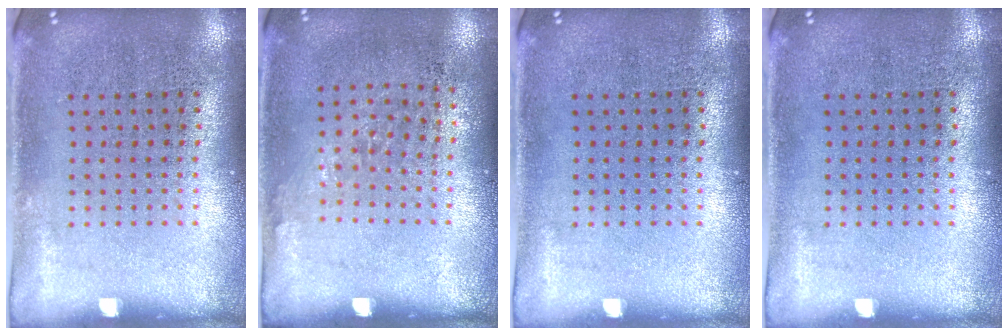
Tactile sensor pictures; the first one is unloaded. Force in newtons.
{"total": 0.8, "press": 0.6, "slide": 0.5}
{"total": 0.0}
{"total": 0.0}